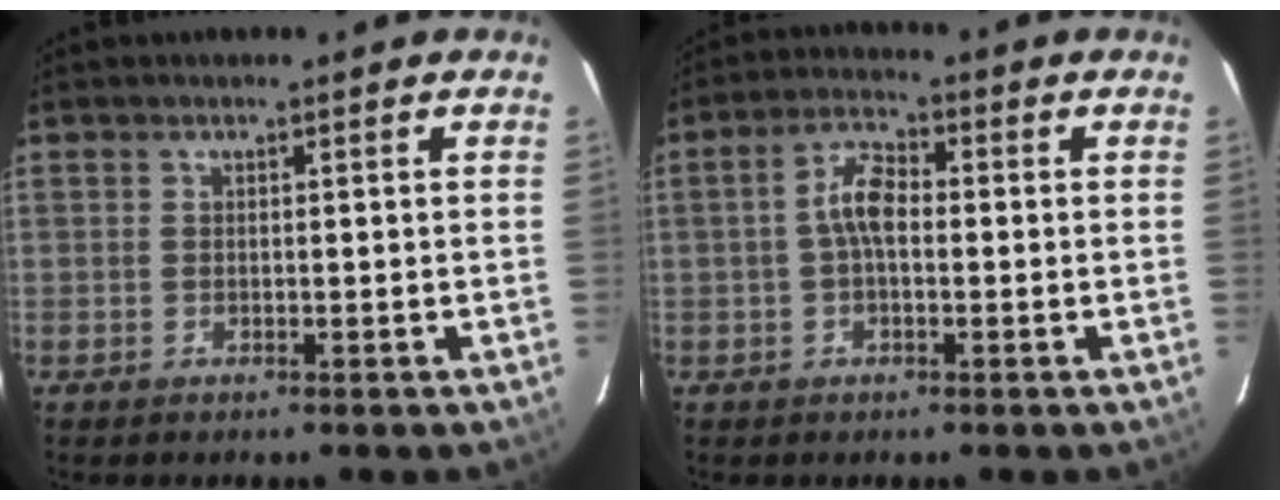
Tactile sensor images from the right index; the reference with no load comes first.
{"total": 5.5, "force": [-0.3, 2.7, 4.8], "torque": [-0.098, 0.017, -0.007]}